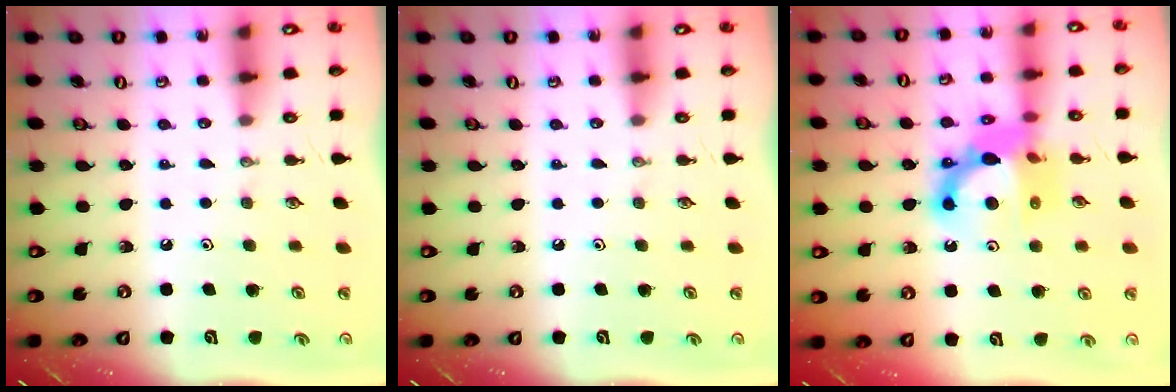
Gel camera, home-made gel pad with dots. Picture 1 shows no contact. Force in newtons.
{"total": 0.0}
{"total": 13.5, "press": 13.4, "slide": 1.0}